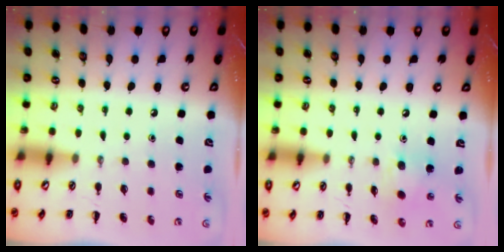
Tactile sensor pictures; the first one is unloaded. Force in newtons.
{"total": 9.4, "press": 9.2, "slide": 1.9}